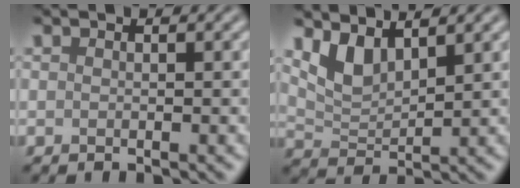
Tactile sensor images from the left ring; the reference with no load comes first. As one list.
[{"total": 3.3, "force": [2.3, 1.3, 2.0], "torque": [-0.045, -0.012, 0.052]}]